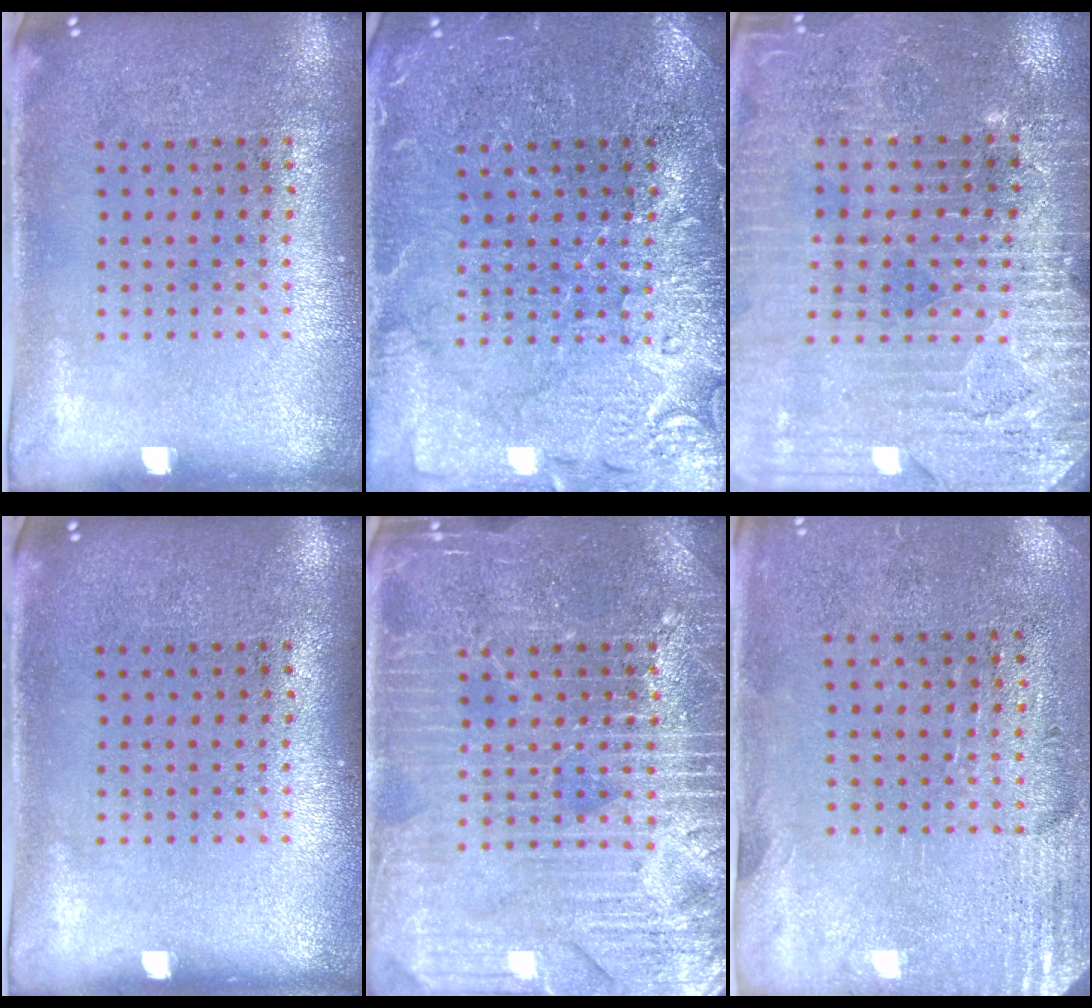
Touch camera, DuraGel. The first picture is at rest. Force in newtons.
{"total": 5.2, "press": 5.2, "slide": 0.7}
{"total": 3.3, "press": 3.3, "slide": 0.2}
{"total": 0.0}
{"total": 4.2, "press": 4.2, "slide": 0.6}
{"total": 2.8, "press": 2.5, "slide": 1.4}